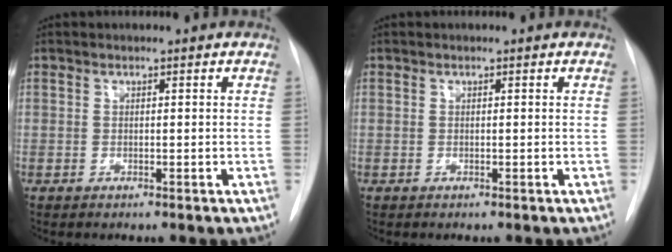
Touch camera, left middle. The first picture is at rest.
{"total": 0.0}